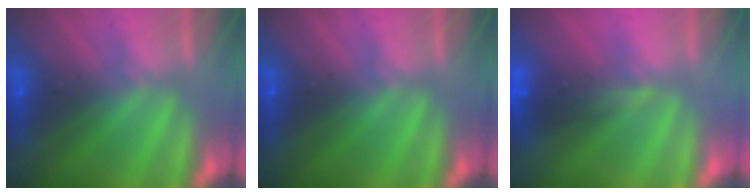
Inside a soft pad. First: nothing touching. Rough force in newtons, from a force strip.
{"total": 0.0}
{"total": 4.8}